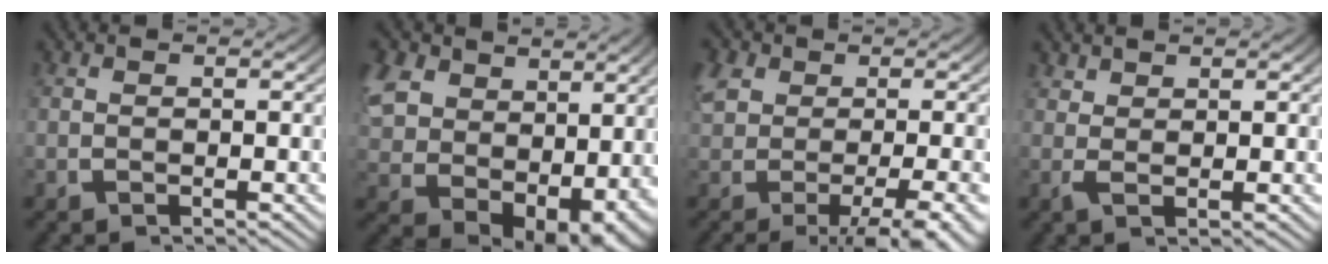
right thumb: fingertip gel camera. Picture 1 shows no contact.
{"total": 10.7, "force": [-0.5, 7.4, 7.7], "torque": [-0.167, -0.057, 0.026]}
{"total": 6.4, "force": [-2.7, 3.3, 4.7], "torque": [-0.090, -0.024, -0.022]}
{"total": 1.3, "force": [1.1, 0.1, 0.5], "torque": [-0.008, -0.001, 0.026]}